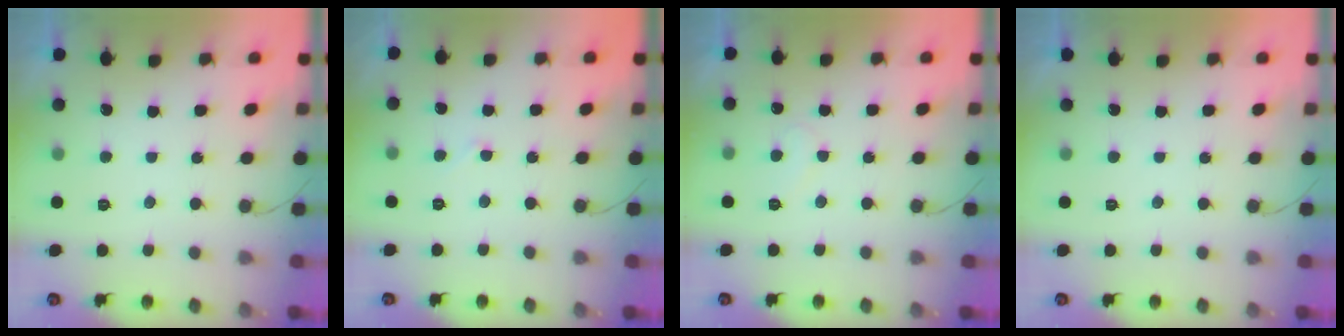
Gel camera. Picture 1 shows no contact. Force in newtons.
{"total": 2.8, "press": 2.8, "slide": 0.2}
{"total": 6.8, "press": 6.8, "slide": 0.6}
{"total": 1.8, "press": 1.8, "slide": 0.0}